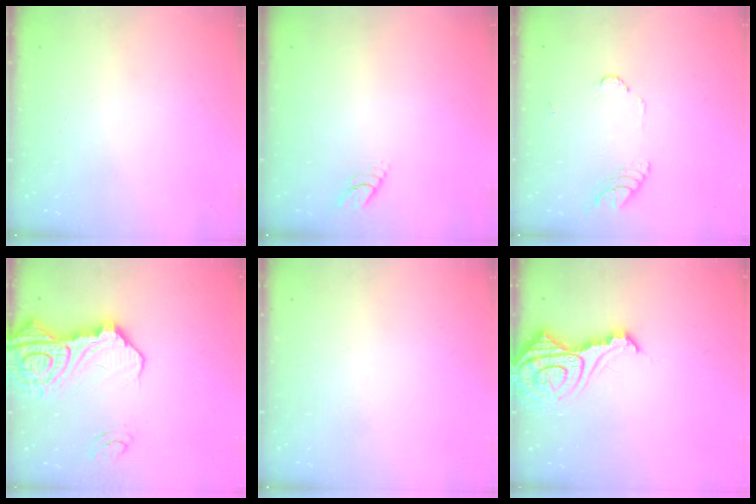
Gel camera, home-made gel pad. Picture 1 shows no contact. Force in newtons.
{"total": 3.7, "press": 3.7, "slide": 0.5}
{"total": 6.8, "press": 6.8, "slide": 0.8}
{"total": 22.2, "press": 22.0, "slide": 2.6}
{"total": 0.0}
{"total": 14.7, "press": 14.6, "slide": 1.8}